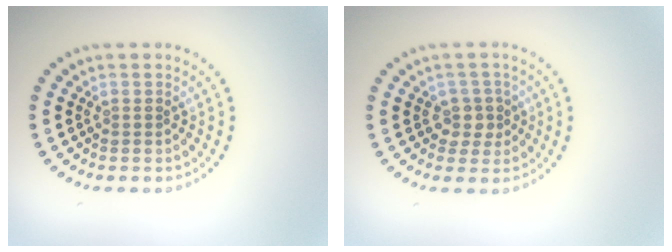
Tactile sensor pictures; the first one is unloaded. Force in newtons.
{"total": 2.0, "press": 1.8, "slide": 1.0}